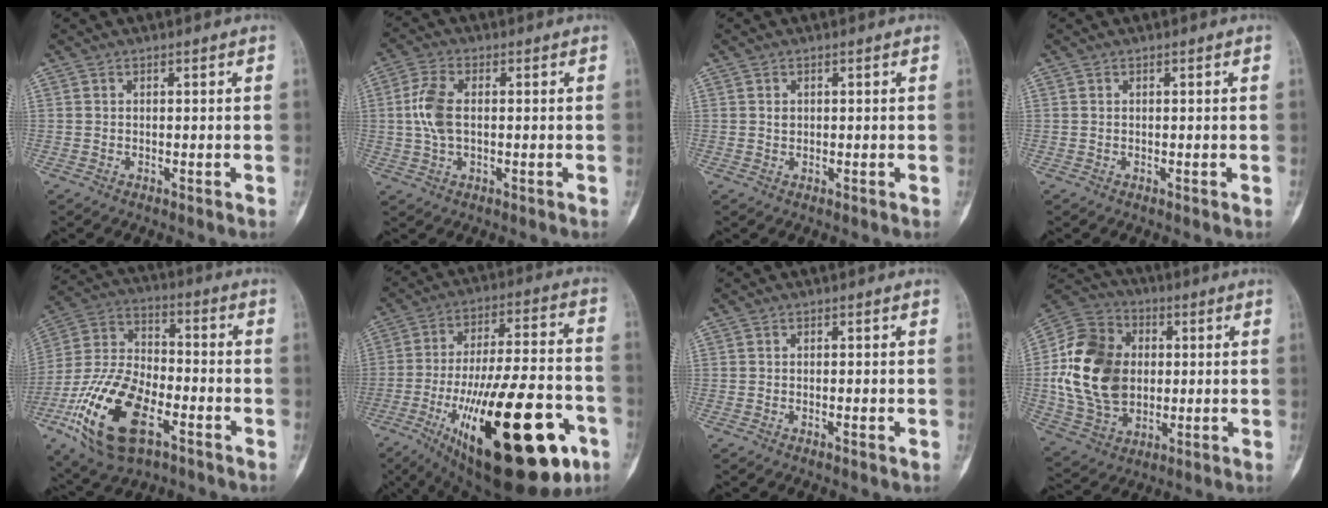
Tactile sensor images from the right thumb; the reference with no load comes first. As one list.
[{"total": 6.9, "force": [0.3, 3.7, 5.8], "torque": [-0.134, 0.011, 0.003]}, {"total": 0.9, "force": [0.2, 0.7, 0.4], "torque": [-0.001, 0.001, 0.004]}, {"total": 0.0}, {"total": 21.0, "force": [-8.7, 10.6, 15.8], "torque": [-0.308, 0.032, -0.153]}, {"total": 34.7, "force": [-13.5, 12.4, 29.5], "torque": [-0.440, 0.029, -0.195]}, {"total": 1.1, "force": [-0.4, 0.3, 1.0], "torque": [-0.015, 0.003, -0.005]}, {"total": 20.1, "force": [0.9, 15.1, 13.2], "torque": [-0.229, 0.007, 0.021]}]